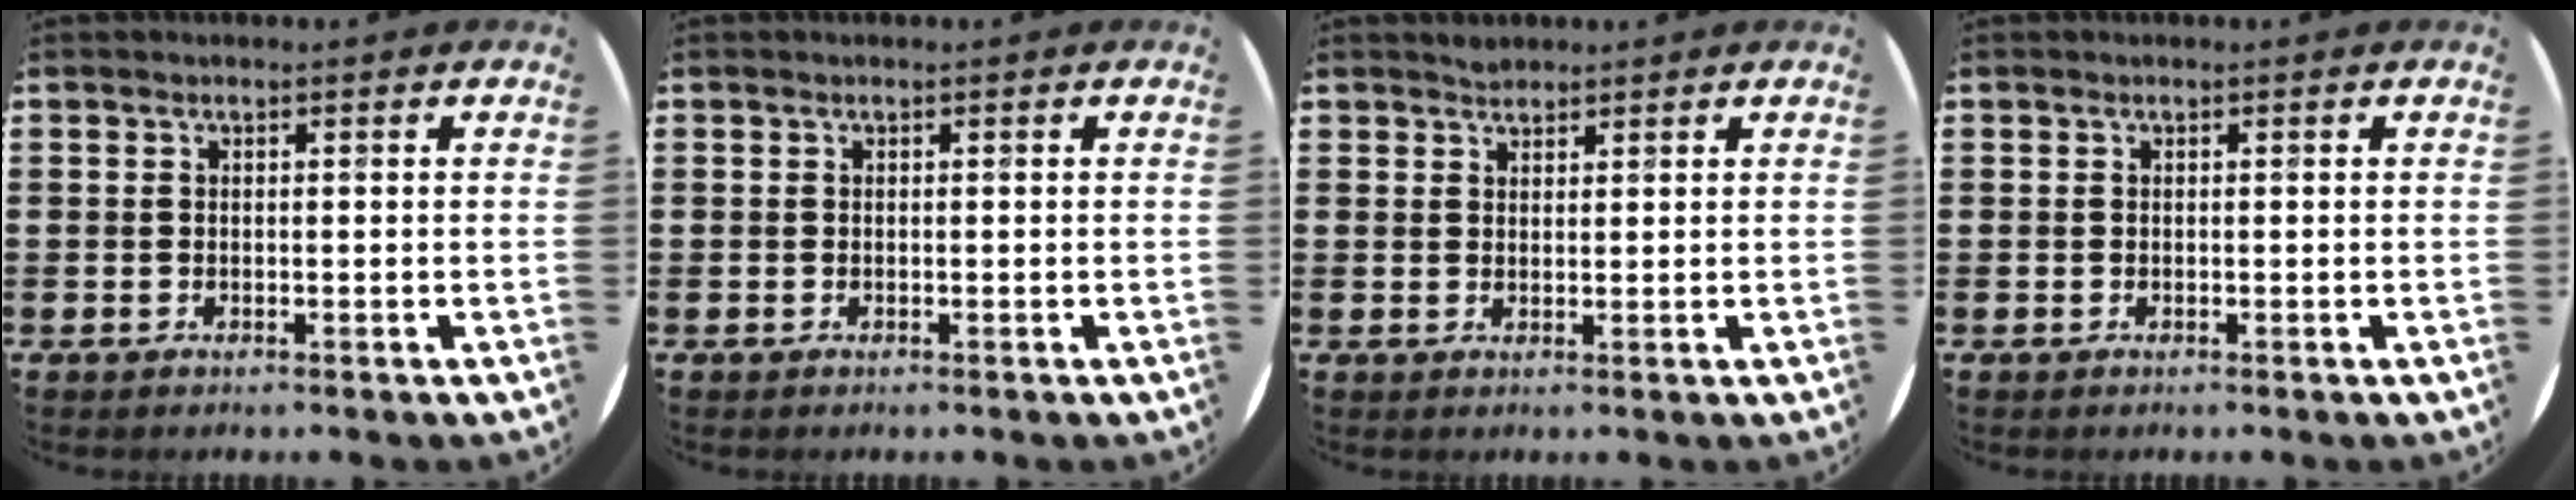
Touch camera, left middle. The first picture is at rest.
{"total": 0.0}
{"total": 1.4, "force": [1.4, 0.4, -0.1], "torque": [0.008, -0.002, 0.025]}
{"total": 0.0}